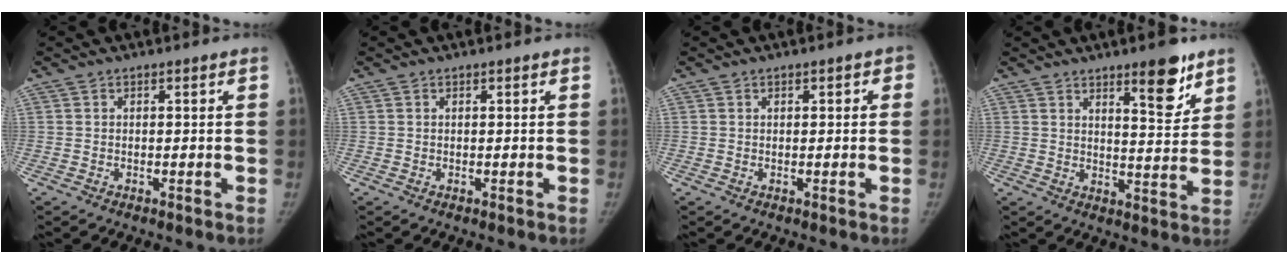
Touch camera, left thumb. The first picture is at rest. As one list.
[{"total": 0.0}, {"total": 1.5, "force": [0.4, 1.0, 1.0], "torque": [0.000, 0.002, 0.002]}, {"total": 9.1, "force": [6.0, 2.6, 6.4], "torque": [-0.068, -0.043, 0.087]}]